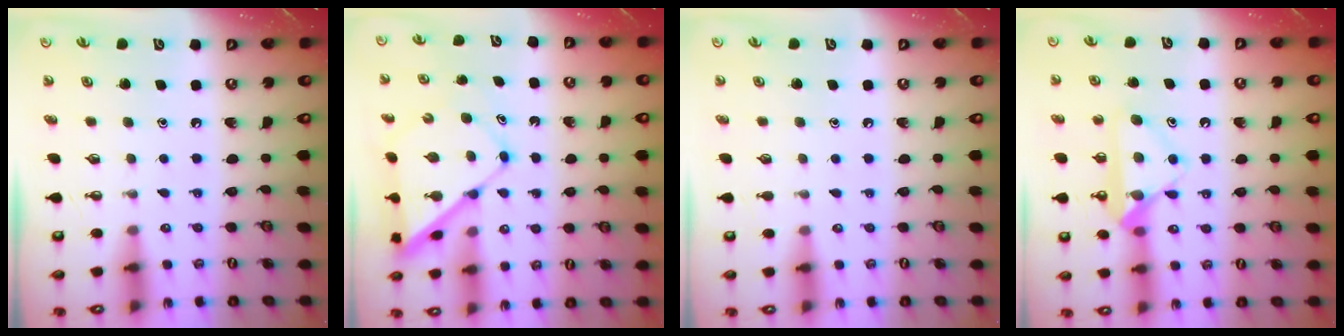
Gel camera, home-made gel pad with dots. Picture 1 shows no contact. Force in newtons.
{"total": 10.2, "press": 10.2, "slide": 0.9}
{"total": 3.4, "press": 3.3, "slide": 0.3}
{"total": 12.7, "press": 12.6, "slide": 0.8}